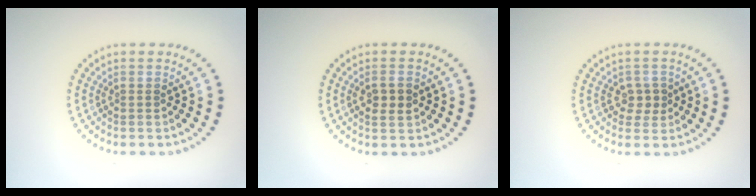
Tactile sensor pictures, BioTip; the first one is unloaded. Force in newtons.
{"total": 2.1, "press": 2.1, "slide": 0.2}
{"total": 1.7, "press": 1.6, "slide": 0.5}